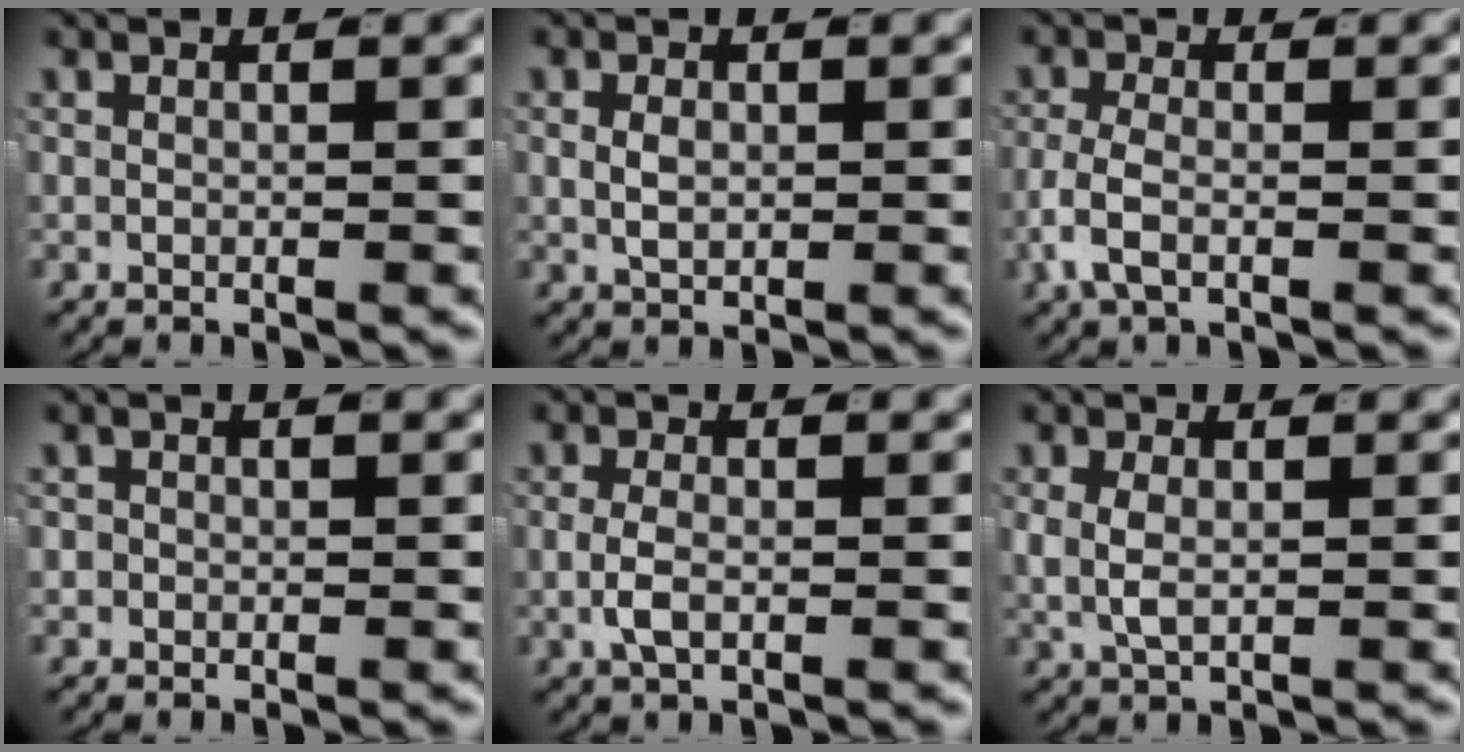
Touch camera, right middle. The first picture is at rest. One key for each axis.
{"total": 1.5, "fx": 0.1, "fy": 0.9, "fz": 1.2, "tx": -0.024, "ty": -0.006, "tz": 0.009}
{"total": 2.8, "fx": -1.0, "fy": 1.2, "fz": 2.3, "tx": -0.060, "ty": -0.007, "tz": -0.016}
{"total": 0.6, "fx": -0.2, "fy": 0.5, "fz": 0.0, "tx": 0.003, "ty": -0.001, "tz": -0.005}
{"total": 1.9, "fx": -0.4, "fy": 0.7, "fz": 1.7, "tx": -0.038, "ty": -0.006, "tz": -0.005}
{"total": 2.5, "fx": 0.3, "fy": 1.4, "fz": 2.1, "tx": -0.050, "ty": -0.008, "tz": 0.014}